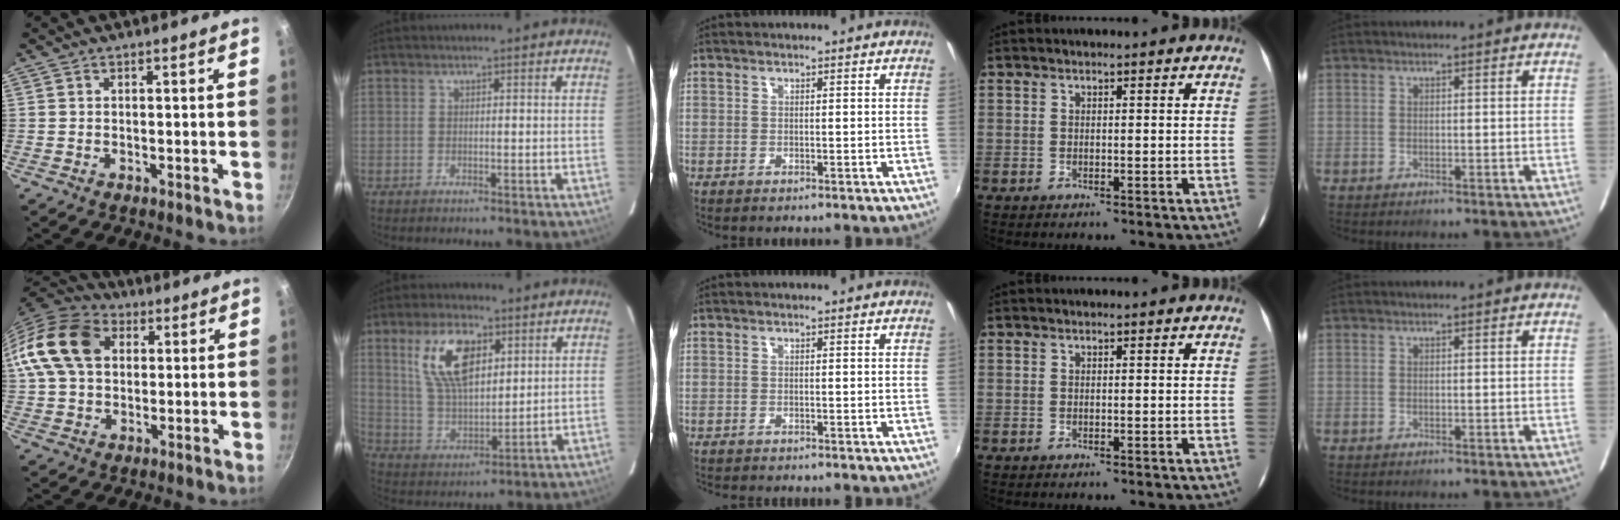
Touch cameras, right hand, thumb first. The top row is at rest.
{"thumb": {"total": 16.0, "force": [3.6, 11.8, 10.2], "torque": [-0.179, 0.019, 0.052]}, "index": {"total": 13.1, "force": [5.5, 6.5, 9.9], "torque": [-0.189, 0.014, 0.113]}, "middle": {"total": 1.6, "force": [-1.5, 0.1, 0.4], "torque": [-0.014, -0.009, -0.023]}}